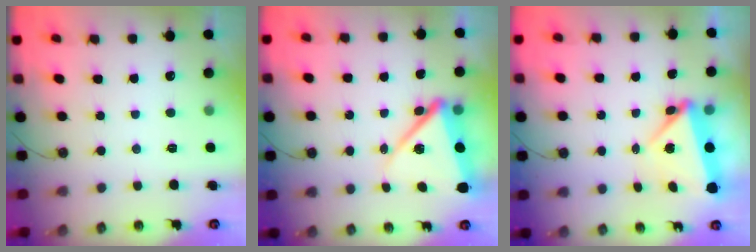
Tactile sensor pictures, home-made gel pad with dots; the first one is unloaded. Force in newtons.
{"total": 12.1, "press": 12.0, "slide": 1.5}
{"total": 5.9, "press": 5.8, "slide": 1.1}